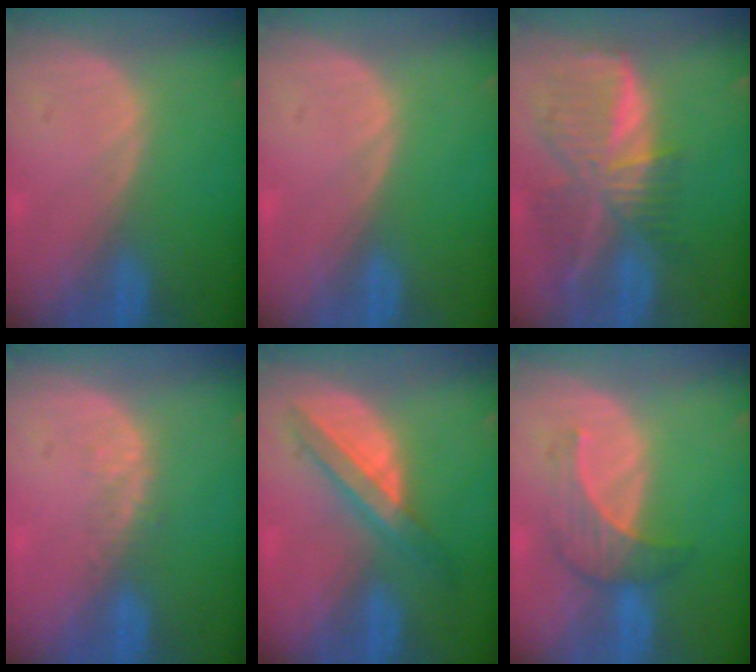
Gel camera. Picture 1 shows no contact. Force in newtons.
{"total": 0.0}
{"total": 9.4, "press": 8.3, "slide": 4.5}
{"total": 2.2, "press": 1.6, "slide": 1.5}
{"total": 5.7, "press": 5.6, "slide": 1.4}
{"total": 4.8, "press": 4.8, "slide": 0.5}